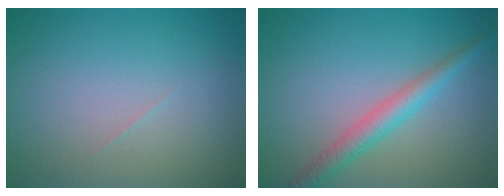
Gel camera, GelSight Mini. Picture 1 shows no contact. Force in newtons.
{"total": 3.0, "press": 3.0, "slide": 0.0}